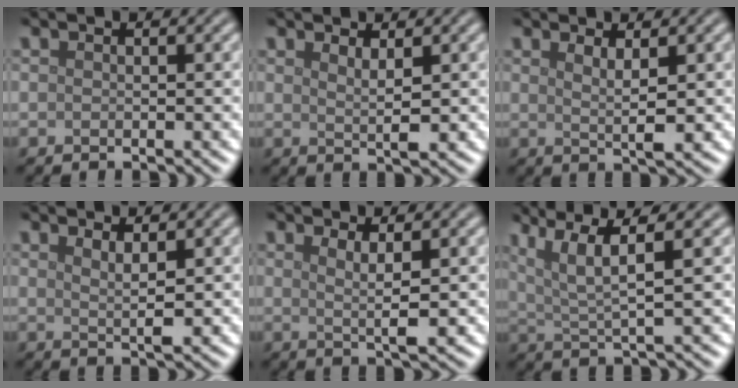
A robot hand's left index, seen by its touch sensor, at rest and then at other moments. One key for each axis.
{"total": 1.7, "fx": 1.0, "fy": 0.4, "fz": 1.4, "tx": -0.024, "ty": -0.007, "tz": 0.018}
{"total": 2.4, "fx": 0.9, "fy": 0.5, "fz": 2.1, "tx": -0.033, "ty": -0.006, "tz": 0.017}
{"total": 2.0, "fx": 0.9, "fy": 0.4, "fz": 1.7, "tx": -0.027, "ty": -0.006, "tz": 0.016}
{"total": 2.7, "fx": 0.6, "fy": 0.6, "fz": 2.5, "tx": -0.043, "ty": -0.006, "tz": 0.011}
{"total": 5.8, "fx": 2.9, "fy": 1.1, "fz": 4.9, "tx": -0.093, "ty": 0.012, "tz": 0.058}